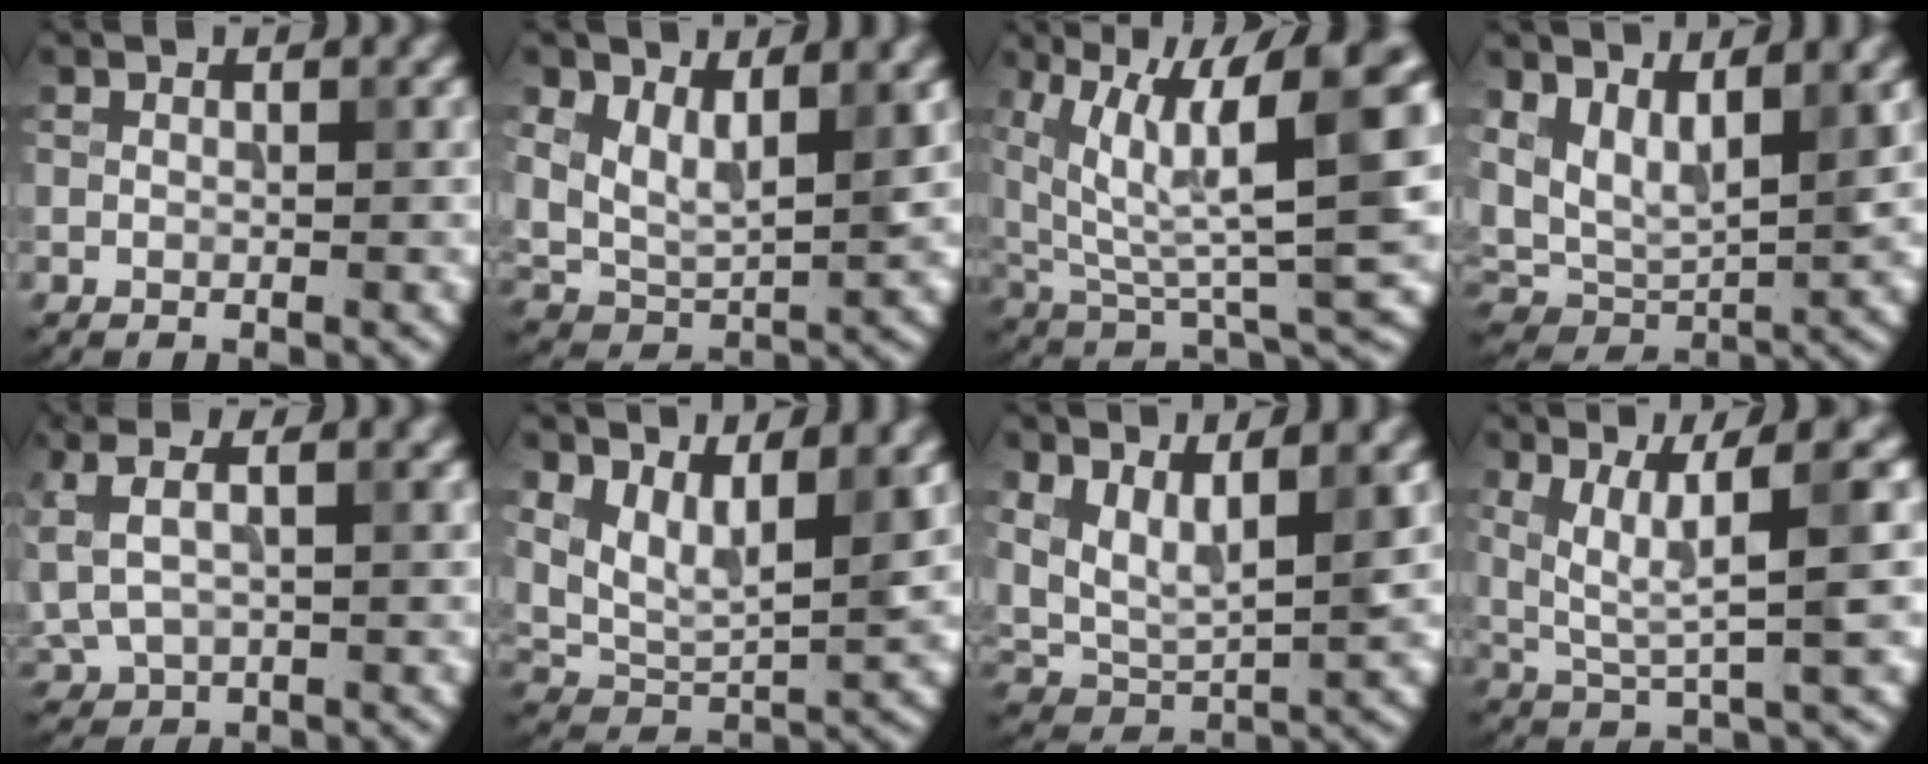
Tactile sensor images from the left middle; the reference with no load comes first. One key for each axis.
{"total": 5.4, "fx": 2.0, "fy": 3.0, "fz": 4.0, "tx": -0.086, "ty": -0.012, "tz": 0.040}
{"total": 11.4, "fx": 5.1, "fy": 3.5, "fz": 9.6, "tx": -0.176, "ty": 0.003, "tz": 0.097}
{"total": 6.6, "fx": 2.4, "fy": 3.5, "fz": 5.0, "tx": -0.108, "ty": -0.012, "tz": 0.045}
{"total": 6.1, "fx": 2.2, "fy": 3.3, "fz": 4.6, "tx": -0.123, "ty": 0.017, "tz": 0.050}
{"total": 6.1, "fx": 2.9, "fy": 2.9, "fz": 4.5, "tx": -0.096, "ty": -0.013, "tz": 0.057}
{"total": 5.4, "fx": 2.2, "fy": 2.3, "fz": 4.3, "tx": -0.099, "ty": -0.010, "tz": 0.046}
{"total": 5.3, "fx": 1.5, "fy": 0.6, "fz": 5.1, "tx": -0.100, "ty": -0.005, "tz": 0.035}